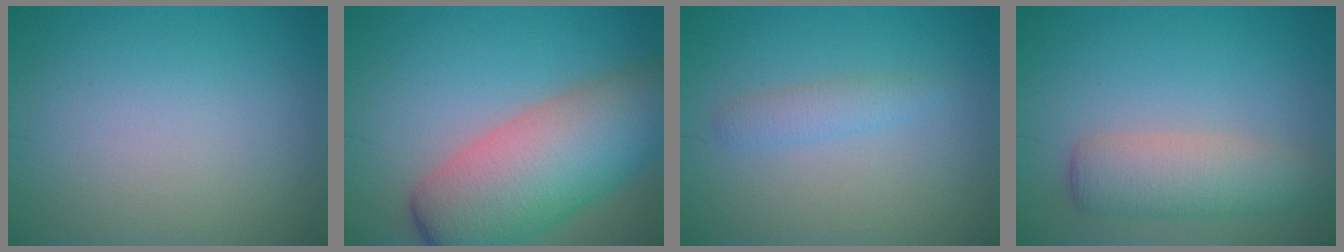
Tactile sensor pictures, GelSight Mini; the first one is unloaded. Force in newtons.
{"total": 10.6, "press": 10.6, "slide": 0.4}
{"total": 1.6, "press": 1.6, "slide": 0.2}
{"total": 4.4, "press": 4.4, "slide": 0.4}